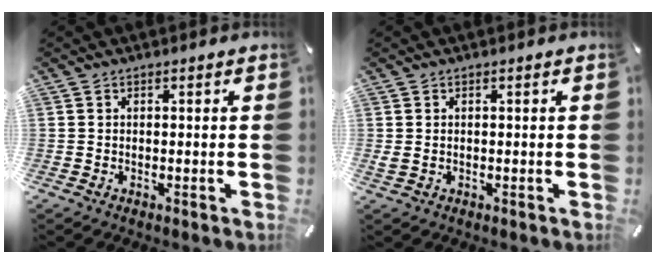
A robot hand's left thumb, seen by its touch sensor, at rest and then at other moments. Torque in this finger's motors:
{"motor_torque": [0.19, 0.61, 0.14, 0.05, 0.05]}